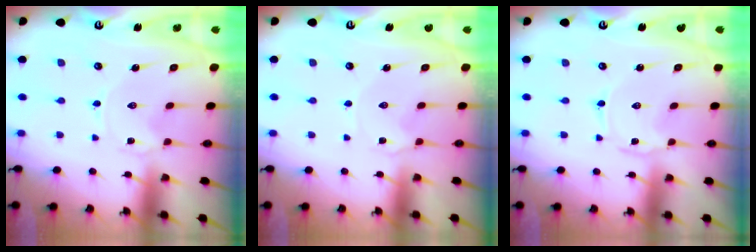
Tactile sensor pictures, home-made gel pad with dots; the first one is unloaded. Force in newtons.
{"total": 1.1, "press": 1.0, "slide": 0.3}
{"total": 0.6, "press": 0.6, "slide": 0.1}